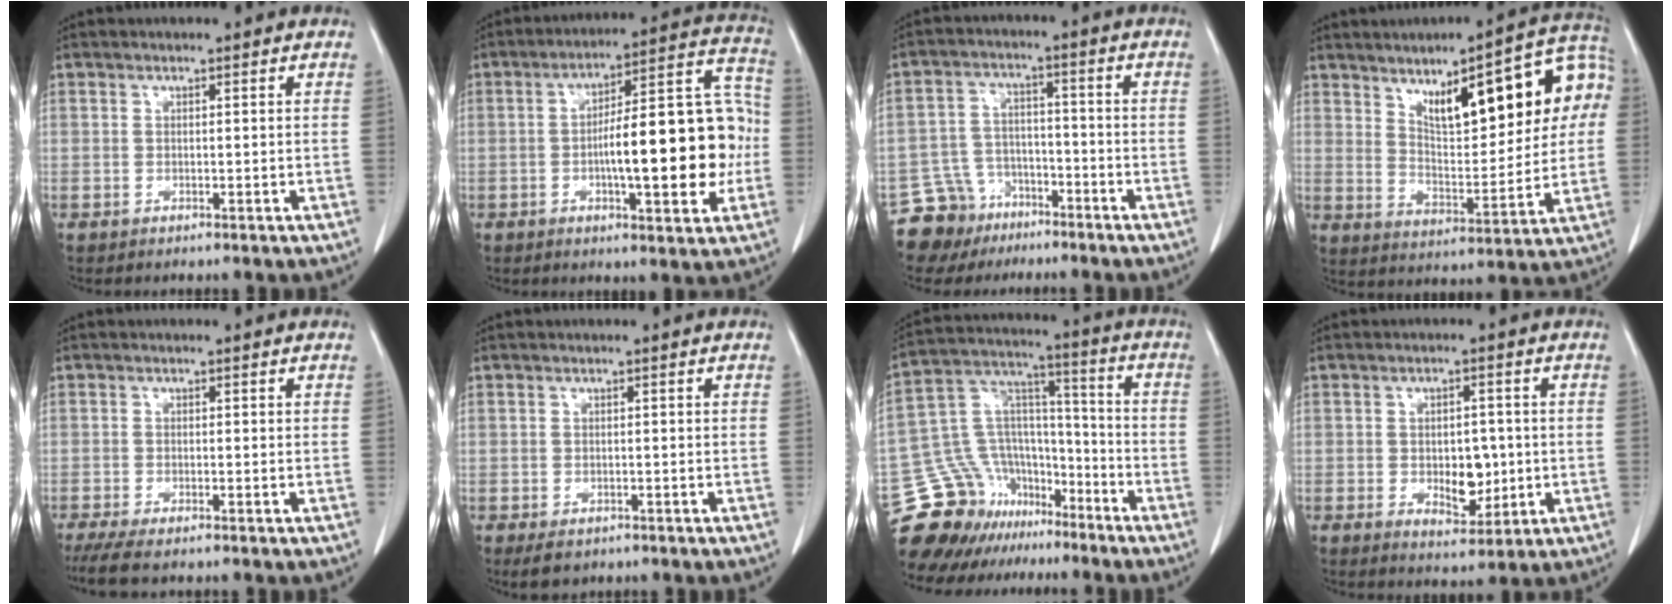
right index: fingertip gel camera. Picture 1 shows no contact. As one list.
[{"total": 18.2, "force": [-2.1, 4.4, 17.5], "torque": [-0.247, 0.034, -0.031]}, {"total": 7.8, "force": [-5.4, 5.7, -0.1], "torque": [0.000, 0.025, -0.090]}, {"total": 18.4, "force": [6.2, 5.3, 16.5], "torque": [-0.237, 0.030, 0.095]}, {"total": 4.7, "force": [-3.7, 0.6, 2.8], "torque": [-0.047, -0.012, -0.062]}, {"total": 3.0, "force": [-2.0, 2.0, 1.2], "torque": [-0.017, -0.002, -0.023]}, {"total": 16.4, "force": [-12.6, 10.0, 3.4], "torque": [-0.069, 0.092, -0.212]}, {"total": 6.1, "force": [-0.6, 3.4, 5.0], "torque": [-0.069, -0.002, 0.001]}]